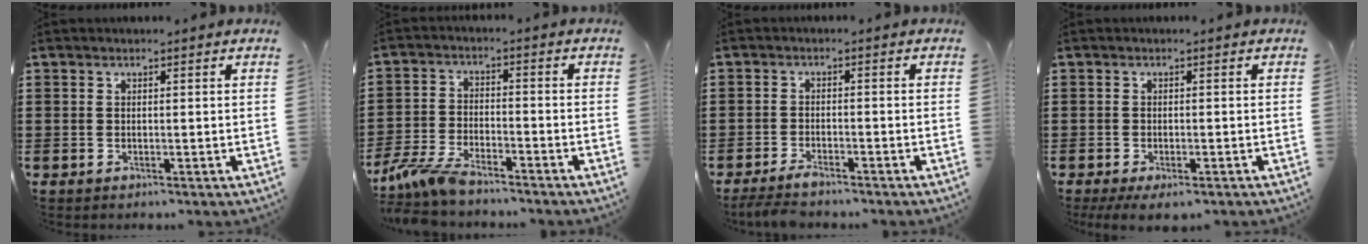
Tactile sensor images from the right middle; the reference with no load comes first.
{"total": 6.2, "force": [-5.5, 1.0, 2.7], "torque": [-0.077, -0.009, -0.111]}
{"total": 2.5, "force": [-2.2, 0.2, 1.2], "torque": [-0.037, -0.006, -0.045]}
{"total": 1.4, "force": [-1.0, 0.2, 1.0], "torque": [-0.025, -0.005, -0.020]}